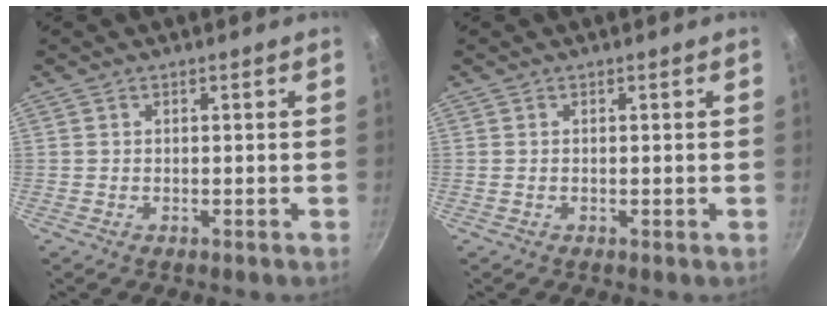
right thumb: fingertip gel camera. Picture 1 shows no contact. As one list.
[{"total": 0.0}]